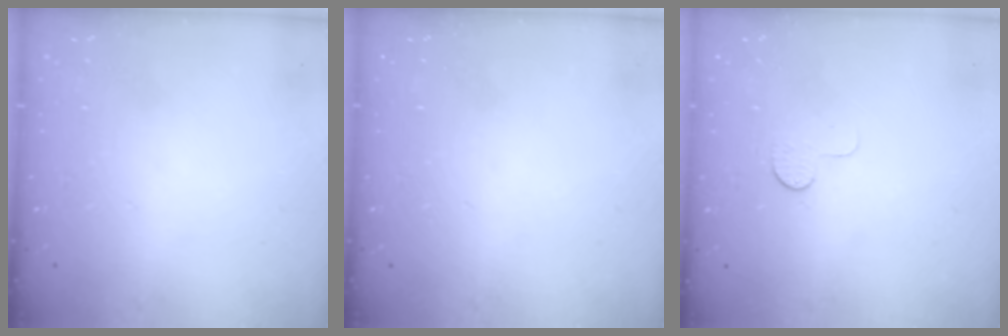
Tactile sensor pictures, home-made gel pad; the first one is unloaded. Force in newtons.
{"total": 0.0}
{"total": 4.9, "press": 4.8, "slide": 0.5}